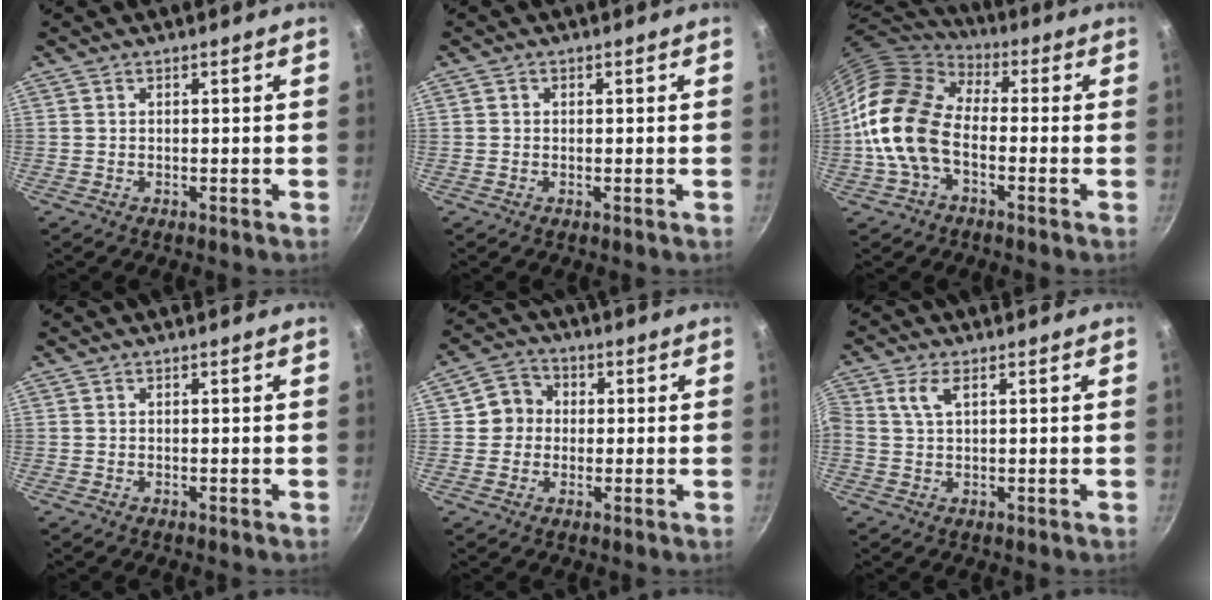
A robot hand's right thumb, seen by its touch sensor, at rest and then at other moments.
{"total": 0.6, "force": [0.0, 0.6, 0.2], "torque": [-0.001, 0.003, -0.001]}
{"total": 15.7, "force": [-2.7, 10.0, 11.8], "torque": [-0.199, 0.031, -0.069]}
{"total": 0.0}
{"total": 6.0, "force": [0.3, 5.6, 2.0], "torque": [0.005, 0.012, -0.009]}
{"total": 3.5, "force": [1.2, 1.7, 2.9], "torque": [-0.061, 0.005, 0.023]}